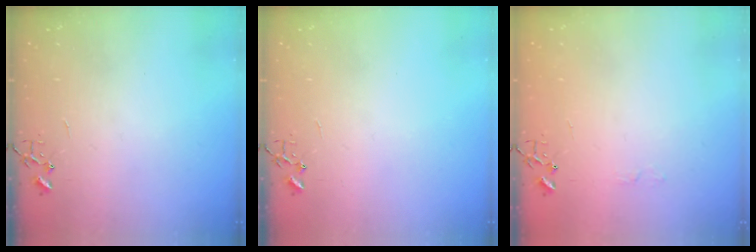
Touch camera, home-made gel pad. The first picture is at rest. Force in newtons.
{"total": 0.0}
{"total": 3.3, "press": 3.2, "slide": 0.5}